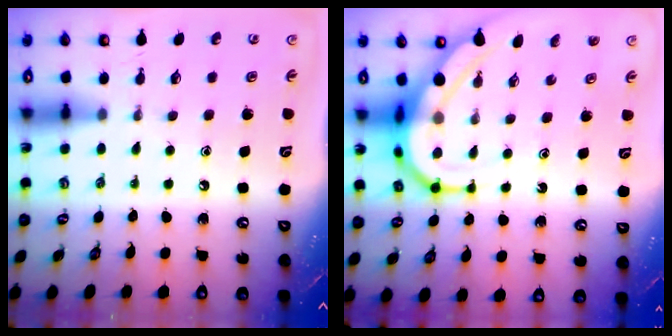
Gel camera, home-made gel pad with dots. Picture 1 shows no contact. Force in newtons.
{"total": 10.3, "press": 10.2, "slide": 1.2}